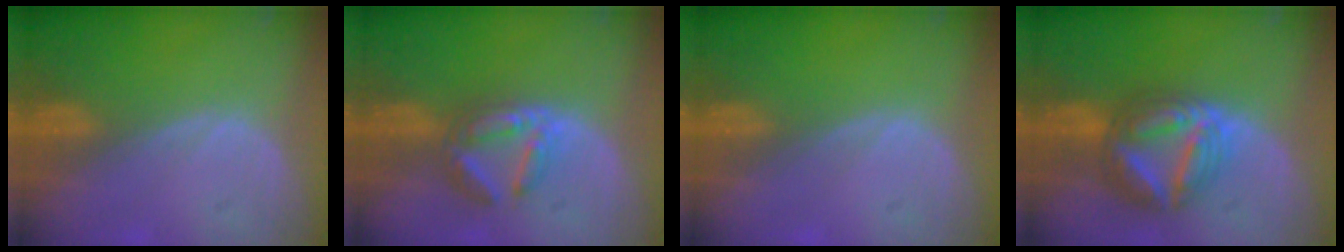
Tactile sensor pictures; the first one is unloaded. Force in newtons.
{"total": 6.0, "press": 5.7, "slide": 2.1}
{"total": 0.0}
{"total": 9.0, "press": 8.9, "slide": 0.8}